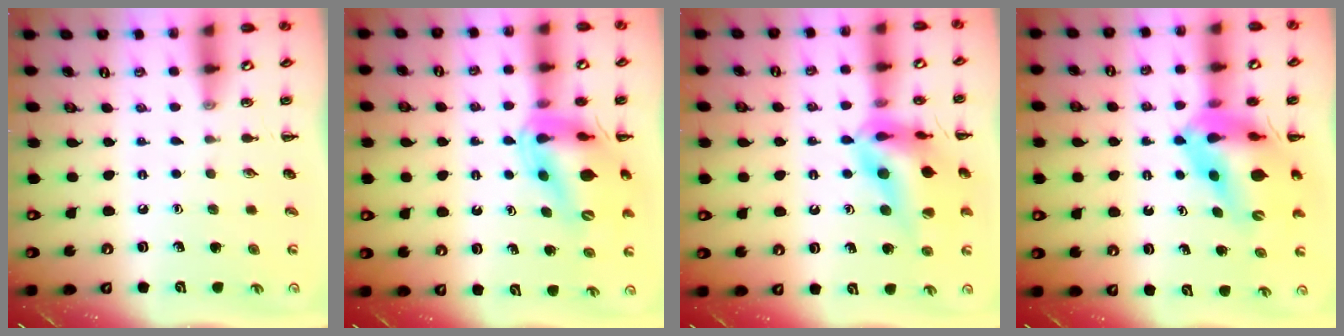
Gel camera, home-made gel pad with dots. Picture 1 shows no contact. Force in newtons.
{"total": 15.6, "press": 14.9, "slide": 4.5}
{"total": 18.0, "press": 17.8, "slide": 2.2}
{"total": 14.4, "press": 13.8, "slide": 4.3}